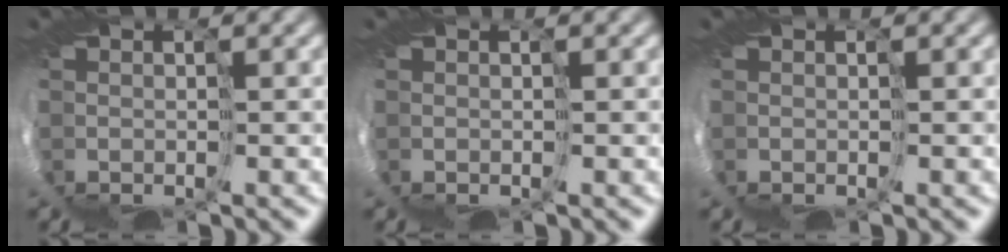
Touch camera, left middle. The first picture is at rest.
{"total": 0.0}
{"total": 0.0}